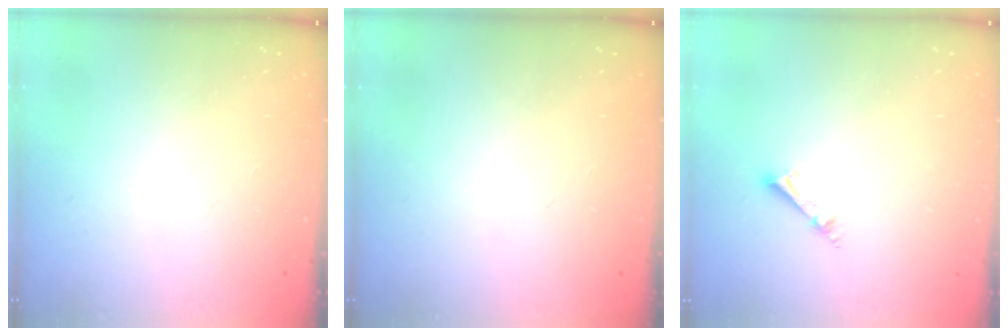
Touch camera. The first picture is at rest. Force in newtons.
{"total": 0.0}
{"total": 2.3, "press": 2.3, "slide": 0.1}